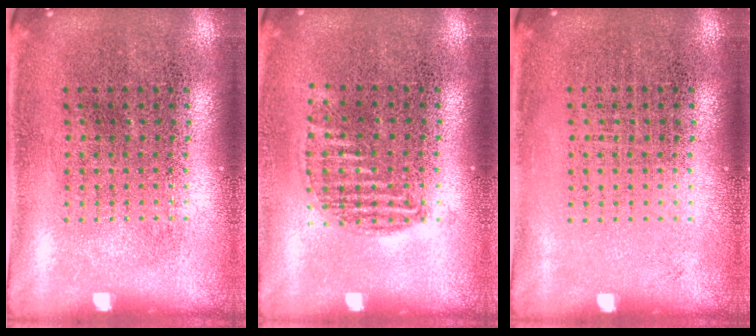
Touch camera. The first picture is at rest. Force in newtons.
{"total": 0.9, "press": 0.8, "slide": 0.4}
{"total": 0.0}